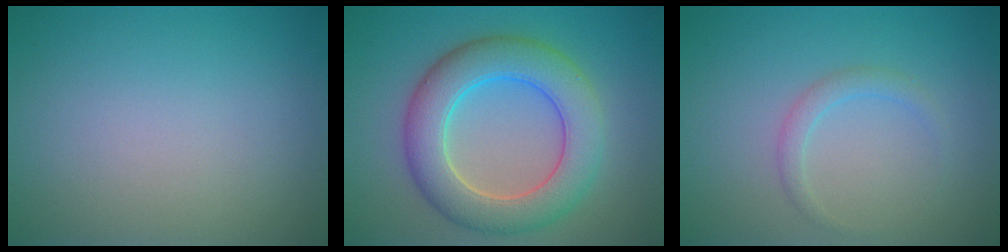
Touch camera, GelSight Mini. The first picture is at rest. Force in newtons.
{"total": 7.4, "press": 7.4, "slide": 0.5}
{"total": 1.4, "press": 1.4, "slide": 0.0}